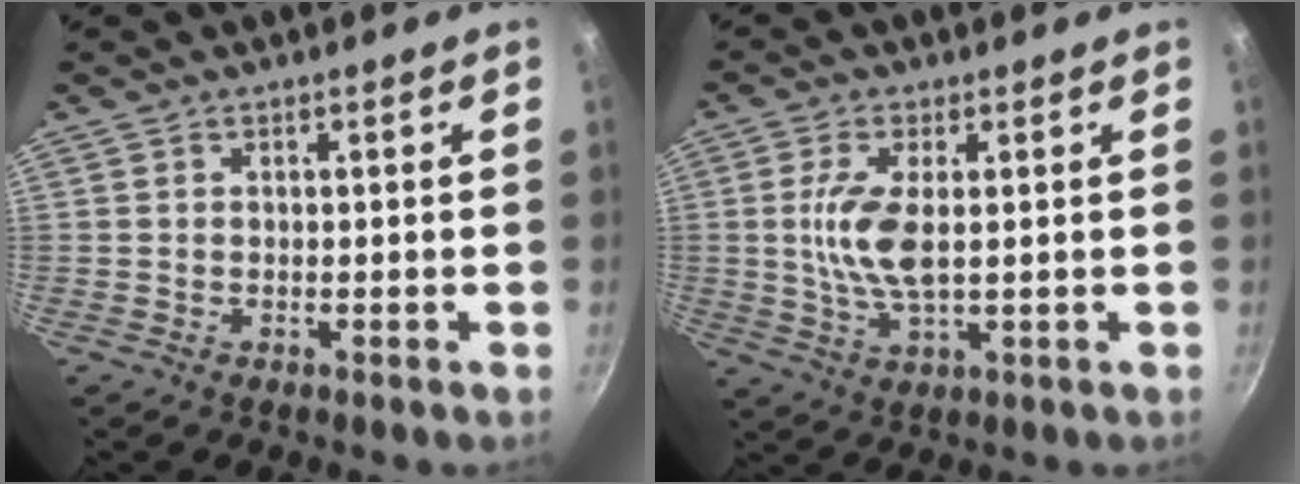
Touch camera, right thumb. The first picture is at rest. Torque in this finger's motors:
{"motor_torque": [0.49, 0.25, 0.90, -0.28, 0.07]}